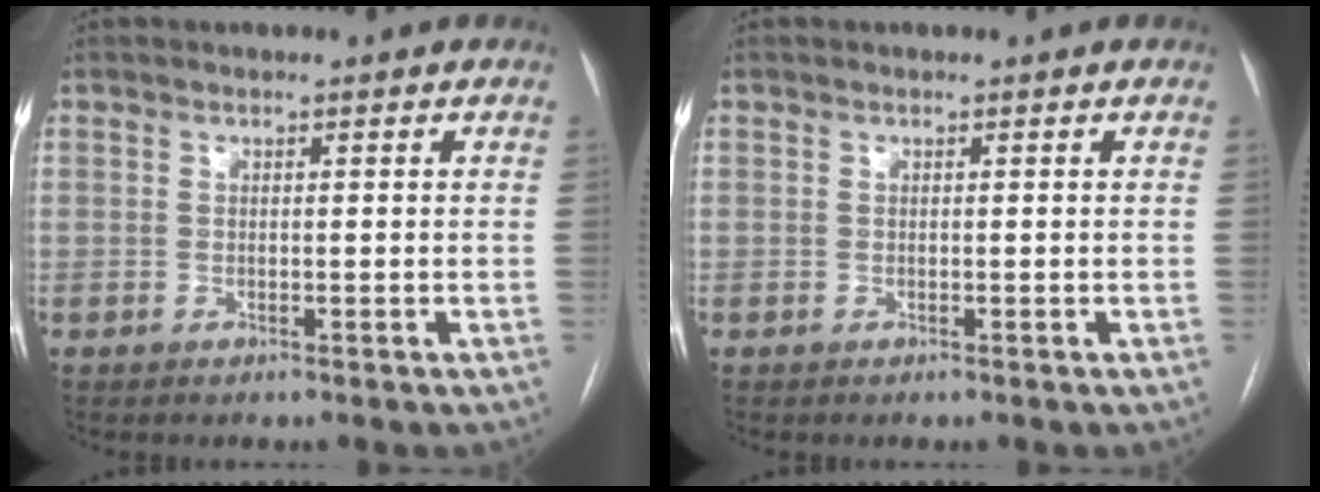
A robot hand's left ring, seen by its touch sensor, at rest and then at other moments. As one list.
[{"total": 0.0}]